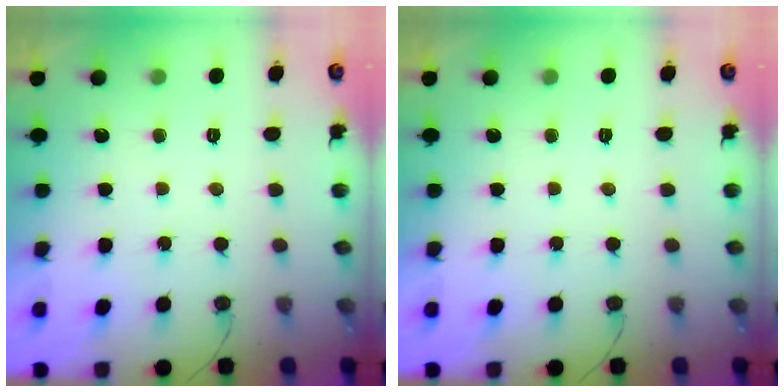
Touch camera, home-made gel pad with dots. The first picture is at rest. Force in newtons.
{"total": 0.0}